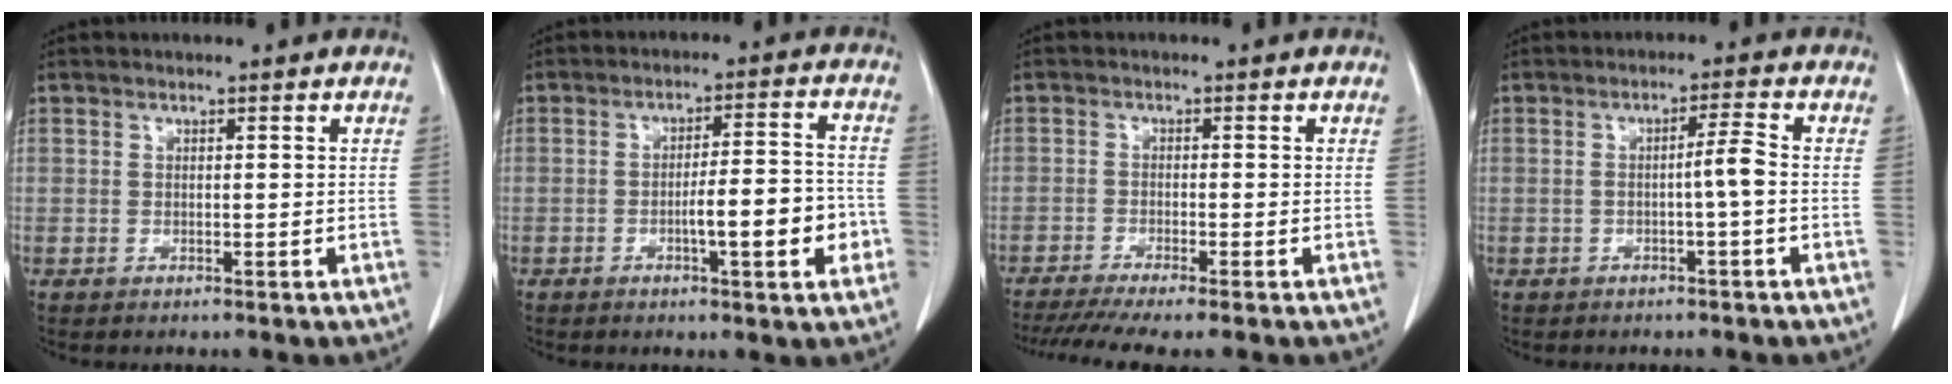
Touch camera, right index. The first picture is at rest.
{"total": 8.7, "force": [-2.7, 1.3, 8.2], "torque": [-0.120, 0.011, -0.038]}
{"total": 8.7, "force": [-7.1, -0.1, 5.0], "torque": [-0.072, -0.015, -0.111]}
{"total": 3.0, "force": [-0.6, -0.4, 3.0], "torque": [-0.047, 0.003, -0.010]}